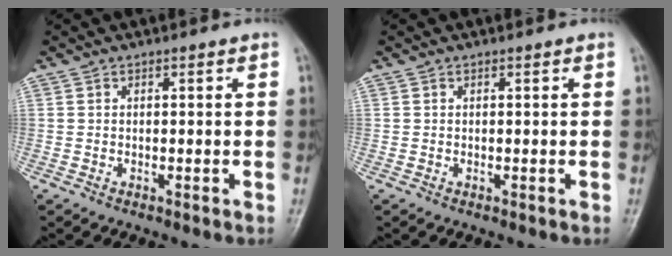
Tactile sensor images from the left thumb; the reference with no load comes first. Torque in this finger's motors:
{"motor_torque": [-0.01, 0.00, -0.01, -0.01, 0.00]}